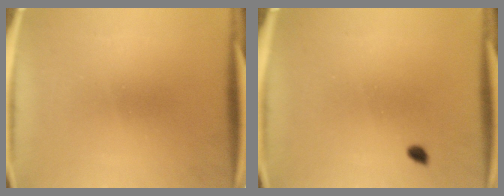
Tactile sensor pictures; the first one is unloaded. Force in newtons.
{"total": 0.9}